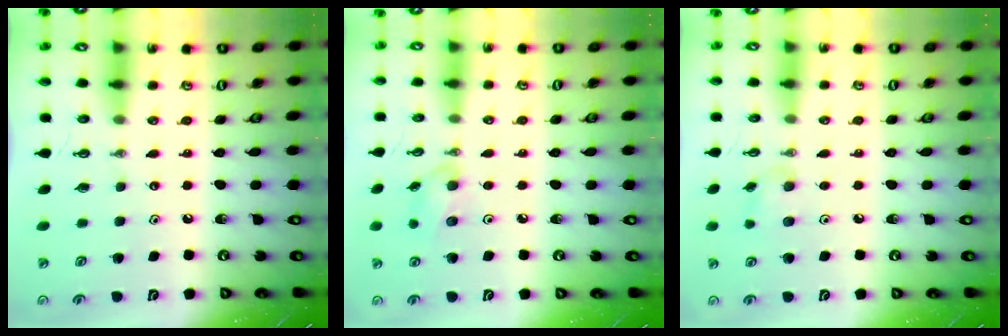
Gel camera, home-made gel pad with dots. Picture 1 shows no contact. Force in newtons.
{"total": 5.8, "press": 5.7, "slide": 1.4}
{"total": 7.5, "press": 7.1, "slide": 2.3}